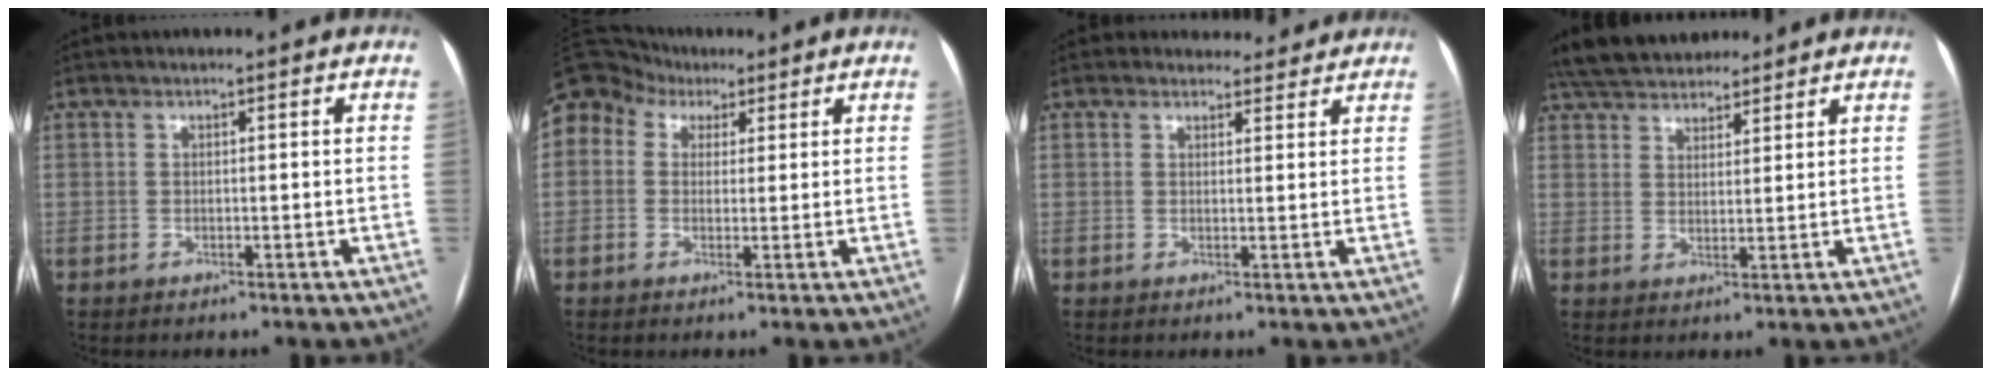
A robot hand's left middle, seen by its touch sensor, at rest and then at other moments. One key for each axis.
{"total": 14.7, "fx": 7.3, "fy": 11.5, "fz": 5.7, "tx": -0.171, "ty": 0.091, "tz": 0.138}
{"total": 3.5, "fx": 3.2, "fy": 1.5, "fz": -0.2, "tx": 0.008, "ty": 0.004, "tz": 0.032}
{"total": 12.3, "fx": 10.7, "fy": 4.3, "fz": 4.1, "tx": -0.073, "ty": 0.038, "tz": 0.176}